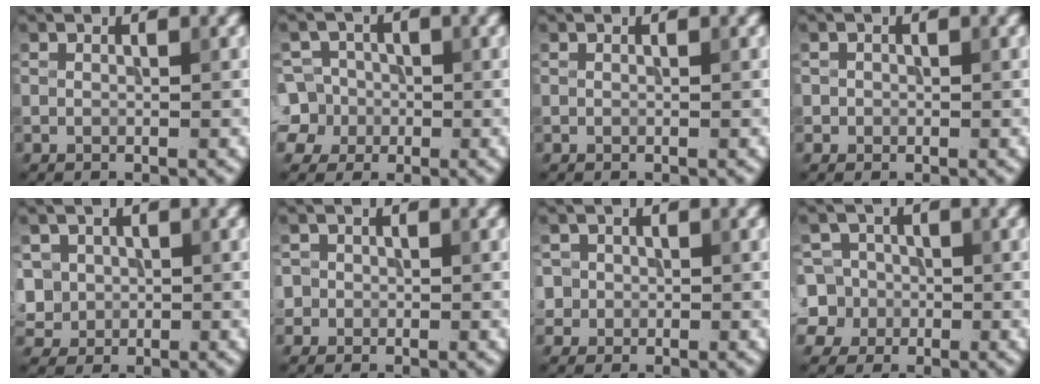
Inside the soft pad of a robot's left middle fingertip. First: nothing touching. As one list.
[{"total": 5.8, "force": [-1.5, 5.4, 1.3], "torque": [-0.014, 0.018, -0.052]}, {"total": 0.0}, {"total": 0.7, "force": [-0.1, 0.6, -0.2], "torque": [0.012, -0.001, -0.003]}, {"total": 2.9, "force": [0.1, 2.8, 0.7], "torque": [-0.010, 0.008, 0.005]}, {"total": 1.4, "force": [-0.2, 1.4, -0.1], "torque": [0.020, 0.004, -0.007]}, {"total": 2.0, "force": [-0.1, 2.0, 0.1], "torque": [0.012, 0.010, -0.007]}, {"total": 6.8, "force": [-1.6, 6.4, 1.6], "torque": [-0.027, 0.019, -0.059]}]